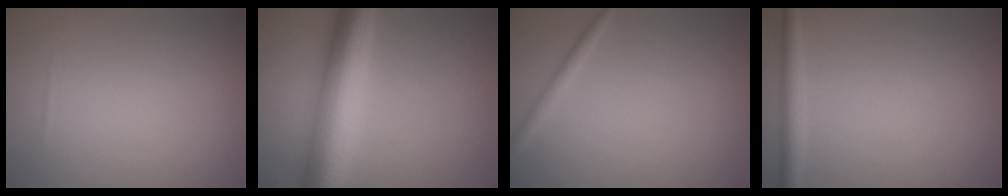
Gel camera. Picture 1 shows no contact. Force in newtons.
{"total": 7.3, "press": 7.3, "slide": 0.1}
{"total": 1.1, "press": 1.0, "slide": 0.1}
{"total": 1.8, "press": 1.8, "slide": 0.1}